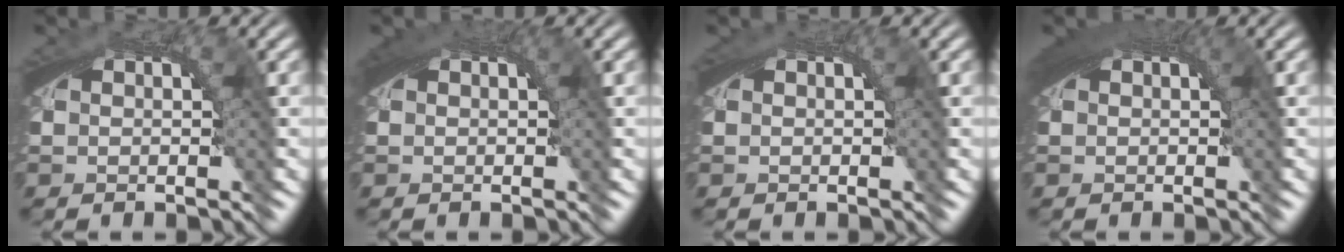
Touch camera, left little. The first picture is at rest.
{"total": 1.6, "force": [0.6, 0.2, 1.5], "torque": [-0.021, 0.005, 0.010]}
{"total": 0.6, "force": [0.2, -0.1, 0.5], "torque": [-0.008, 0.002, 0.005]}
{"total": 2.4, "force": [1.0, 0.6, 2.1], "torque": [-0.026, 0.008, 0.014]}